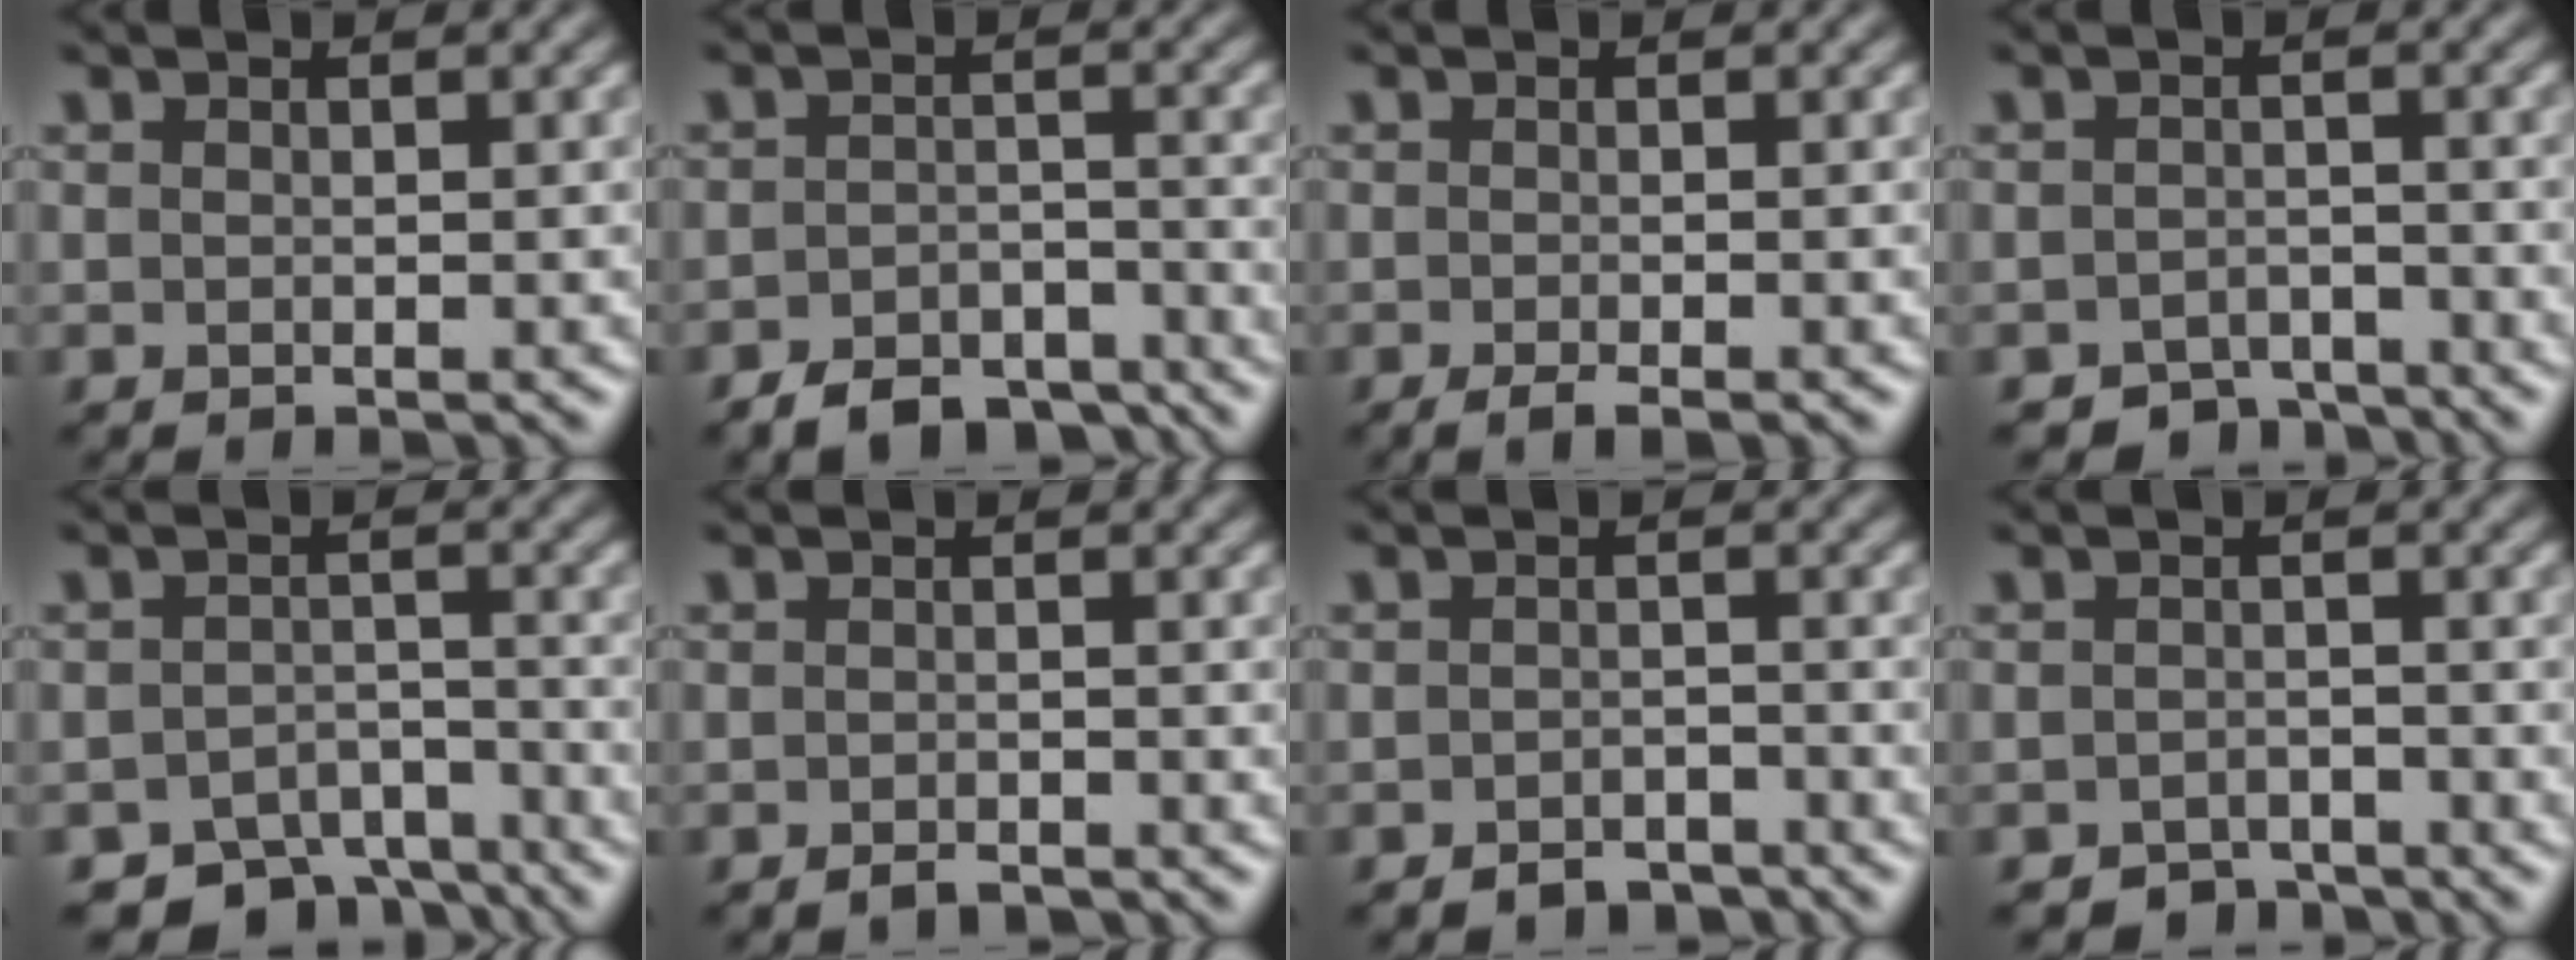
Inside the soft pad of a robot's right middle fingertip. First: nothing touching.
{"total": 5.0, "force": [-4.3, 2.1, 1.6], "torque": [-0.018, -0.005, -0.071]}
{"total": 1.7, "force": [-0.9, 0.3, 1.4], "torque": [-0.021, -0.006, -0.018]}
{"total": 2.6, "force": [-2.5, 0.9, -0.1], "torque": [0.013, 0.002, -0.045]}
{"total": 5.1, "force": [-4.5, 2.1, 1.0], "torque": [-0.006, -0.009, -0.072]}
{"total": 1.5, "force": [-1.3, 0.4, 0.6], "torque": [-0.011, -0.003, -0.023]}
{"total": 2.2, "force": [-2.0, 0.9, 0.4], "torque": [-0.003, 0.003, -0.033]}
{"total": 2.1, "force": [-2.0, 0.7, -0.2], "torque": [0.012, 0.002, -0.035]}